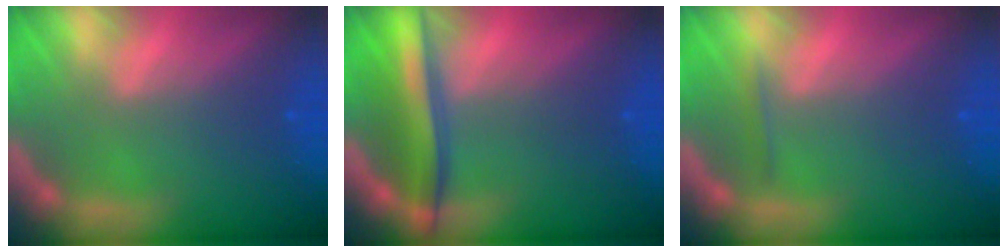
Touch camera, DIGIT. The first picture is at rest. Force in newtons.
{"total": 5.5}
{"total": 0.9}